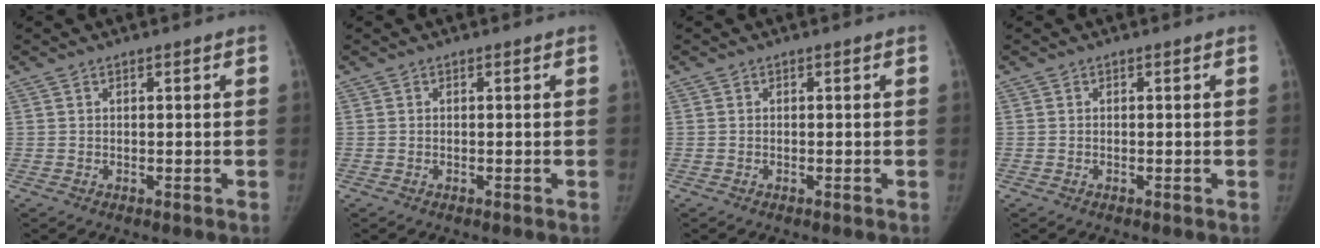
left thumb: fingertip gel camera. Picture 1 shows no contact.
{"total": 0.0}
{"total": 0.0}
{"total": 0.0}